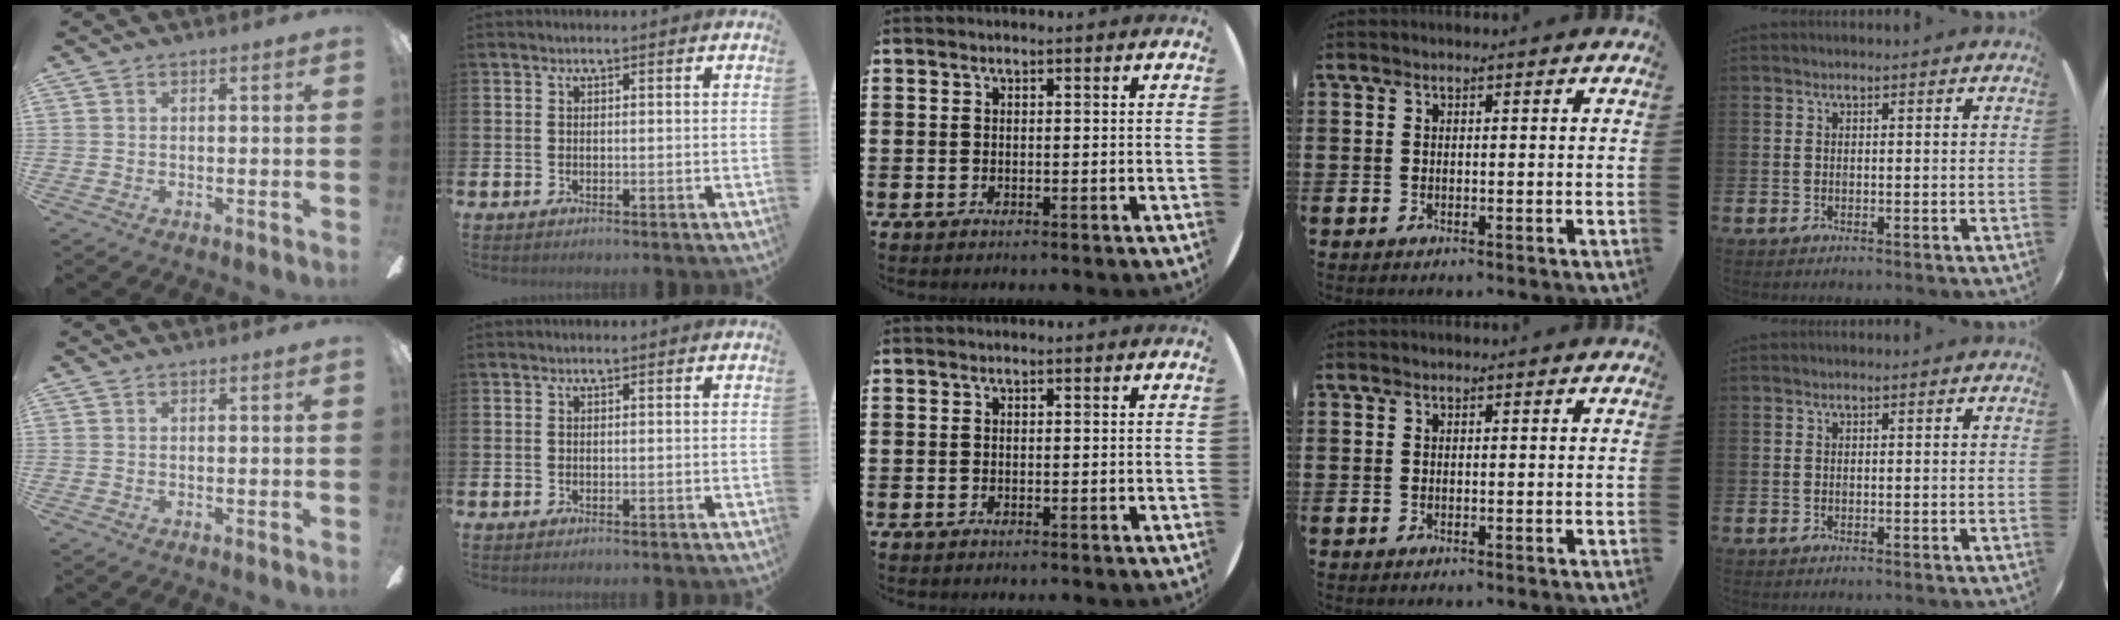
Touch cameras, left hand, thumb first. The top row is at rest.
{}